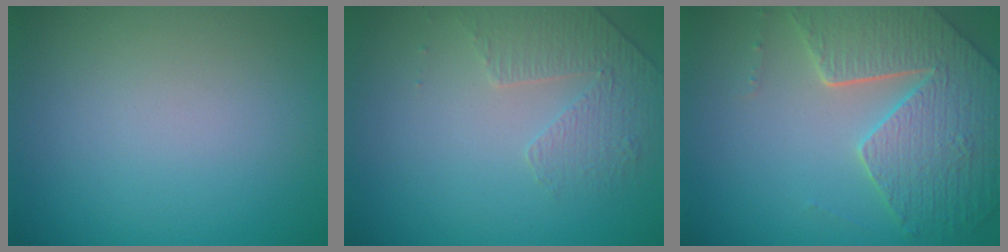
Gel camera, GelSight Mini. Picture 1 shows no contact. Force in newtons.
{"total": 1.8, "press": 1.4, "slide": 1.0}
{"total": 7.2, "press": 5.5, "slide": 4.7}